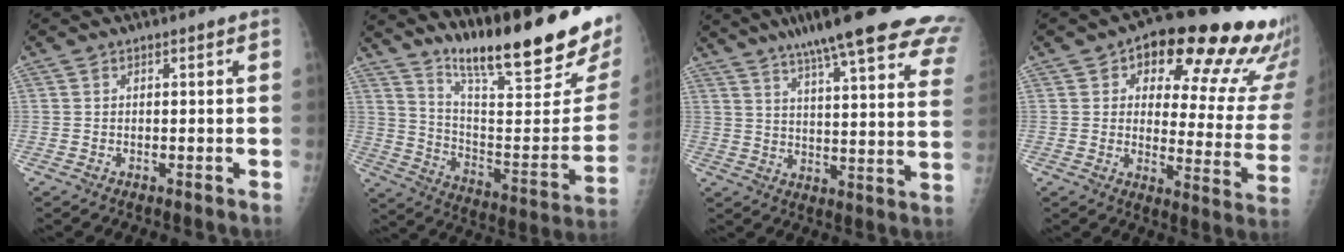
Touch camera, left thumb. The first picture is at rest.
{"total": 27.2, "force": [19.7, 3.7, 18.4], "torque": [-0.263, -0.112, 0.305]}
{"total": 29.5, "force": [21.9, 5.3, 19.0], "torque": [-0.226, -0.069, 0.275]}
{"total": 23.2, "force": [14.1, 9.6, 15.8], "torque": [-0.155, -0.054, 0.172]}